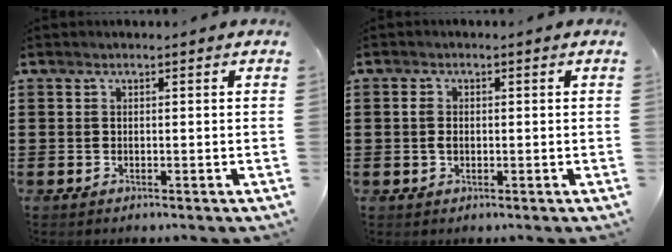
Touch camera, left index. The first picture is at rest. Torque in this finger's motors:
{"motor_torque": [1.11, 1.03, 0.04, 0.02]}